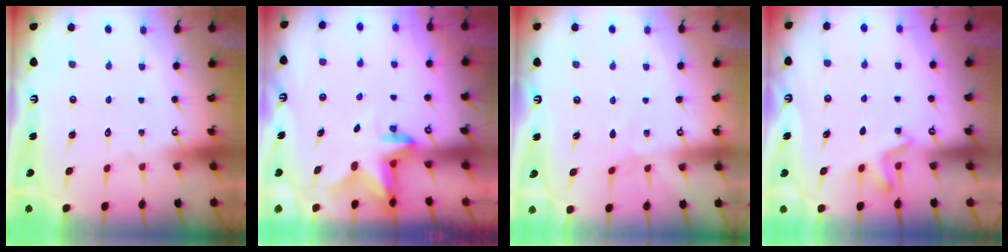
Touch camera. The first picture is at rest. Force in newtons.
{"total": 2.8, "press": 2.7, "slide": 0.5}
{"total": 2.9, "press": 2.9, "slide": 0.4}
{"total": 2.8, "press": 2.4, "slide": 1.4}